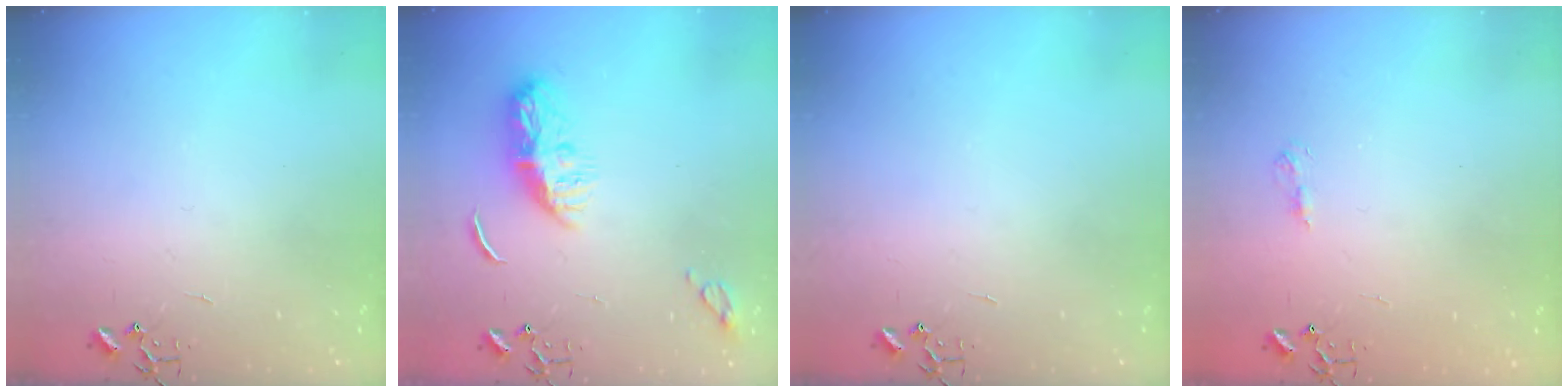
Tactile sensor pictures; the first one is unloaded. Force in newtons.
{"total": 9.9, "press": 9.9, "slide": 0.5}
{"total": 0.0}
{"total": 6.0, "press": 6.0, "slide": 0.5}